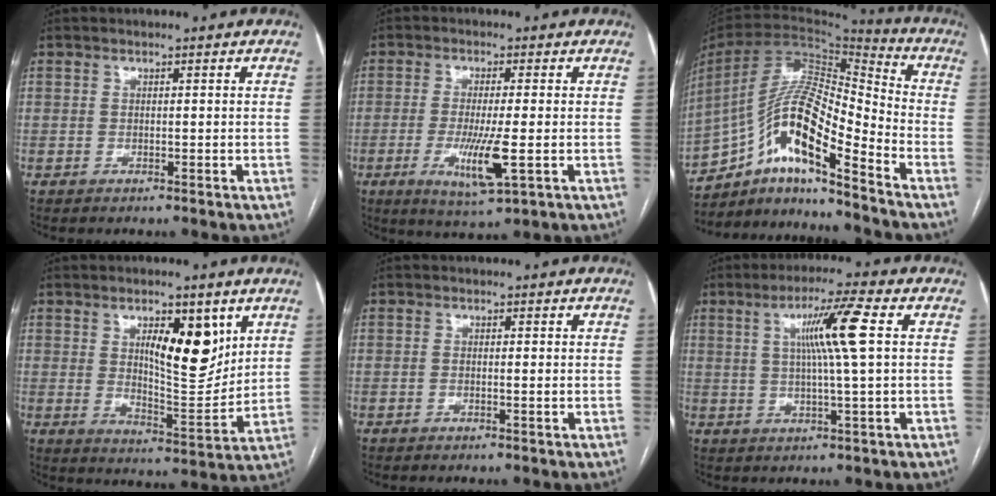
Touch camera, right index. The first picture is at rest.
{"total": 7.8, "force": [-2.0, 0.6, 7.5], "torque": [-0.145, -0.021, -0.032]}
{"total": 16.7, "force": [-10.1, 2.7, 13.1], "torque": [-0.250, 0.017, -0.177]}
{"total": 11.0, "force": [4.5, 3.6, 9.4], "torque": [-0.145, -0.007, 0.079]}
{"total": 0.7, "force": [0.0, 0.1, 0.7], "torque": [-0.012, 0.002, 0.001]}
{"total": 8.7, "force": [2.0, -0.9, 8.4], "torque": [-0.148, 0.006, 0.036]}